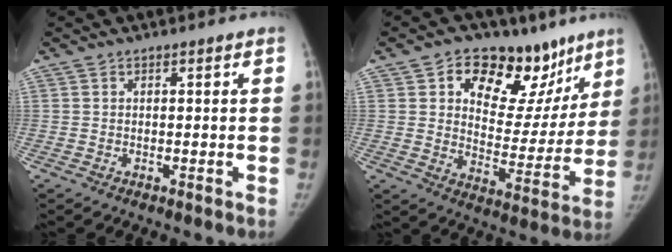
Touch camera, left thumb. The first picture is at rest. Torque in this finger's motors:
{"motor_torque": [0.07, 0.18, 0.72, -0.23, 0.04]}